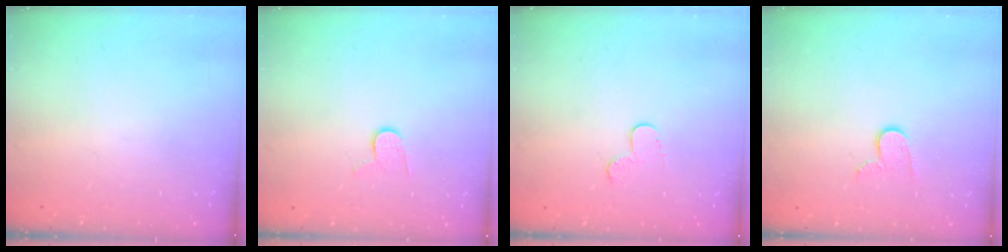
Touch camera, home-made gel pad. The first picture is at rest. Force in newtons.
{"total": 6.0, "press": 6.0, "slide": 0.2}
{"total": 5.7, "press": 5.7, "slide": 0.5}
{"total": 6.1, "press": 6.1, "slide": 0.6}